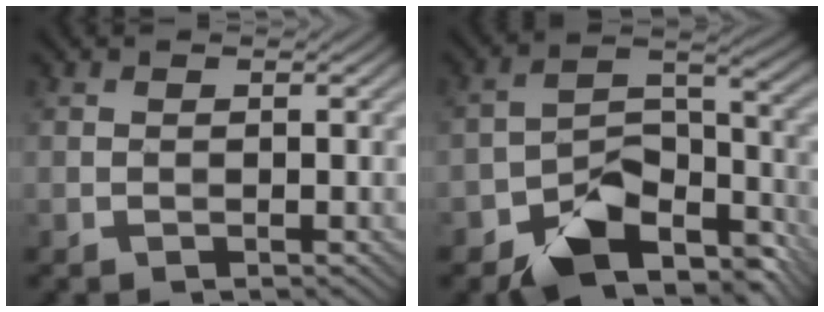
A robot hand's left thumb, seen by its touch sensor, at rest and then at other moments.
{"total": 12.0, "force": [-8.1, 6.3, 6.2], "torque": [-0.096, -0.012, -0.143]}